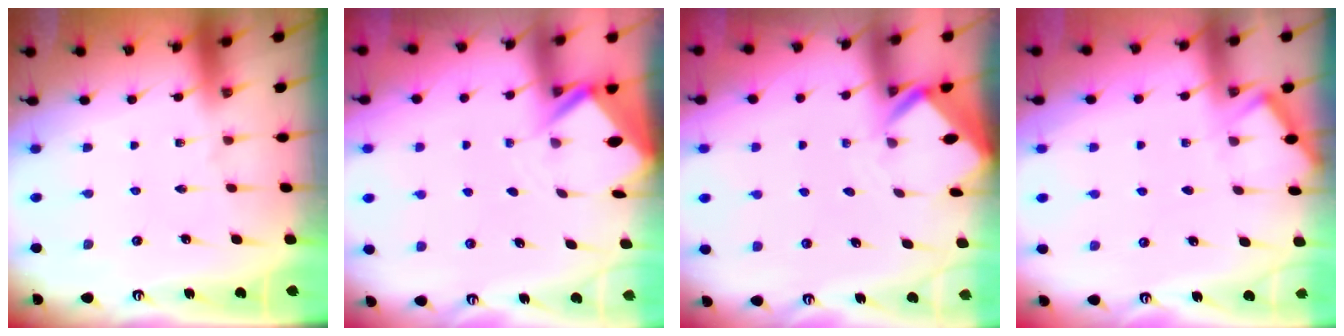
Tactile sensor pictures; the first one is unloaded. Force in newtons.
{"total": 3.0, "press": 2.9, "slide": 0.3}
{"total": 2.6, "press": 2.5, "slide": 0.3}
{"total": 4.2, "press": 4.1, "slide": 0.4}